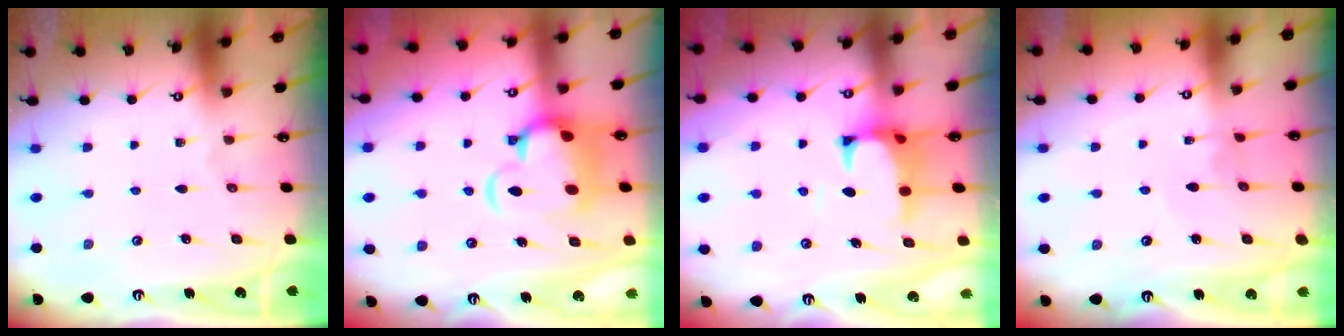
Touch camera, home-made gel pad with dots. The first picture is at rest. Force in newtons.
{"total": 6.6, "press": 6.4, "slide": 1.8}
{"total": 1.4, "press": 0.9, "slide": 1.0}
{"total": 2.7, "press": 2.7, "slide": 0.1}